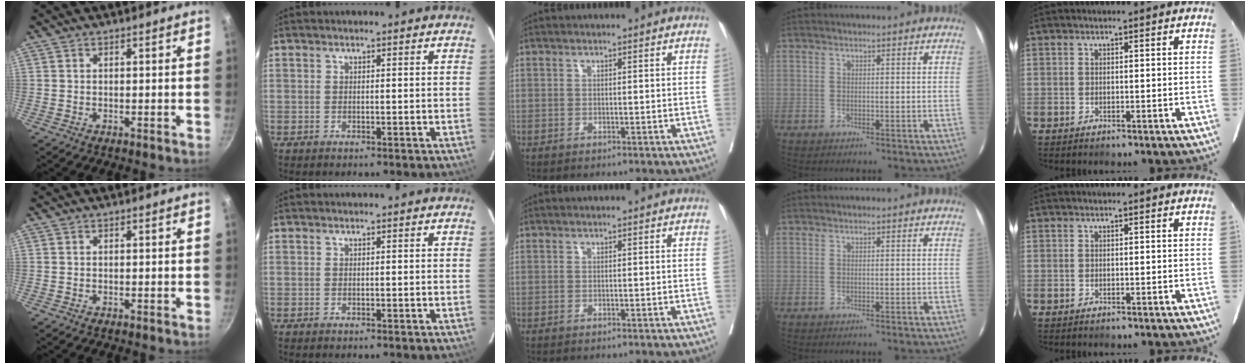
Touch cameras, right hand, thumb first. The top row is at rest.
{}